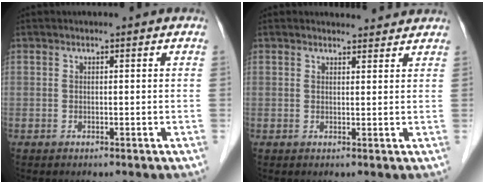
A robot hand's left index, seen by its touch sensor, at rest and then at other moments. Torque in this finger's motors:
{"motor_torque": [0.64, -0.96, -0.07, -0.02]}